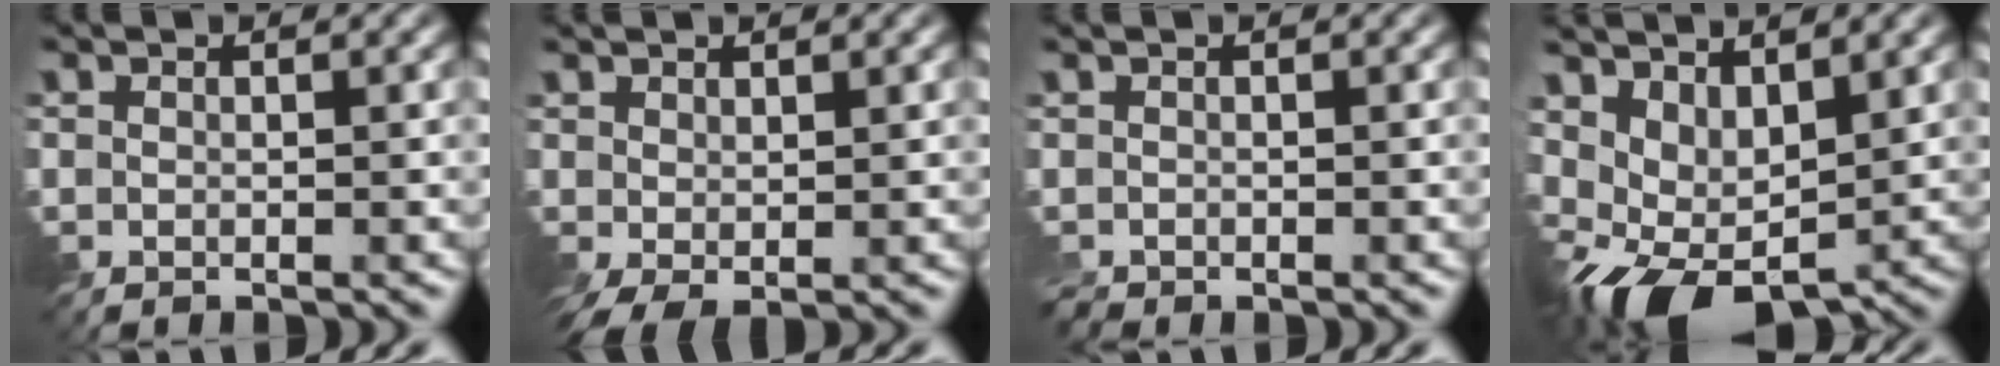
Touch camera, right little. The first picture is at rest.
{"total": 2.0, "force": [0.2, 1.1, 1.7], "torque": [-0.050, -0.002, 0.006]}
{"total": 0.5, "force": [-0.4, 0.3, 0.1], "torque": [-0.007, -0.001, -0.009]}
{"total": 6.8, "force": [-0.1, 3.9, 5.6], "torque": [-0.113, -0.020, 0.009]}